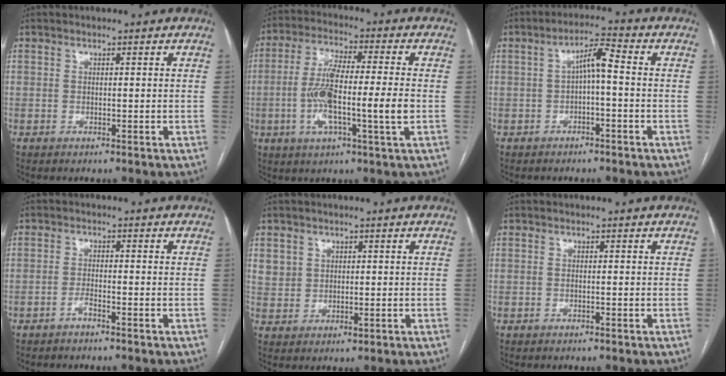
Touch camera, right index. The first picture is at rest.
{"total": 12.1, "force": [-1.9, 0.9, 11.9], "torque": [-0.228, 0.005, -0.041]}
{"total": 4.5, "force": [-0.3, 0.8, 4.4], "torque": [-0.075, 0.021, -0.004]}
{"total": 1.5, "force": [-1.2, 0.0, 0.9], "torque": [-0.019, 0.002, -0.023]}
{"total": 3.8, "force": [1.6, 3.4, 0.7], "torque": [-0.010, 0.002, 0.036]}
{"total": 0.0}